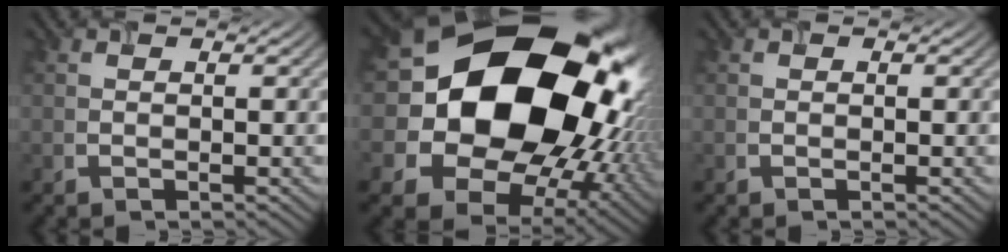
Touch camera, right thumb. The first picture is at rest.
{"total": 24.2, "force": [3.9, 19.6, 13.7], "torque": [-0.309, -0.018, 0.084]}
{"total": 0.0}